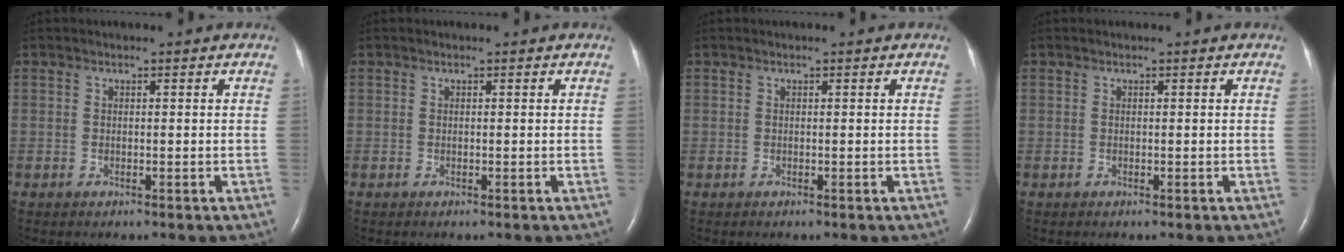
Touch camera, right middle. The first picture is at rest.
{"total": 0.0}
{"total": 0.0}
{"total": 0.0}